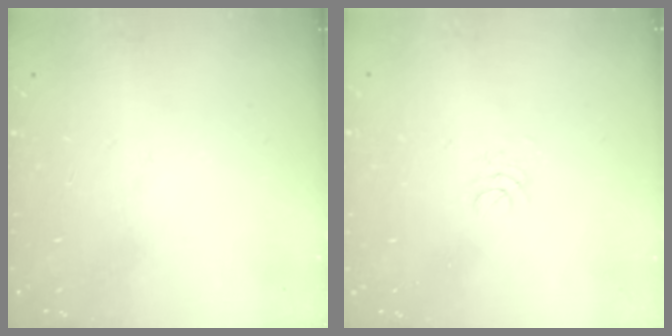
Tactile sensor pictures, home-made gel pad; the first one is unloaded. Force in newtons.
{"total": 1.7, "press": 1.7, "slide": 0.2}